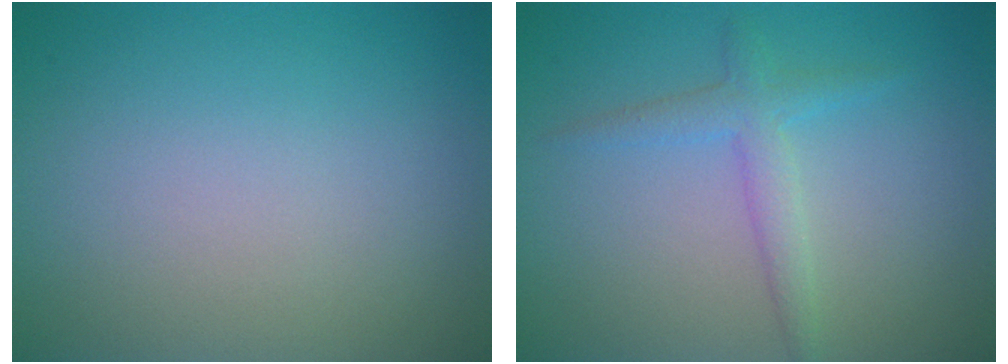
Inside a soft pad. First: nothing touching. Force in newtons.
{"total": 2.2, "press": 2.2, "slide": 0.1}